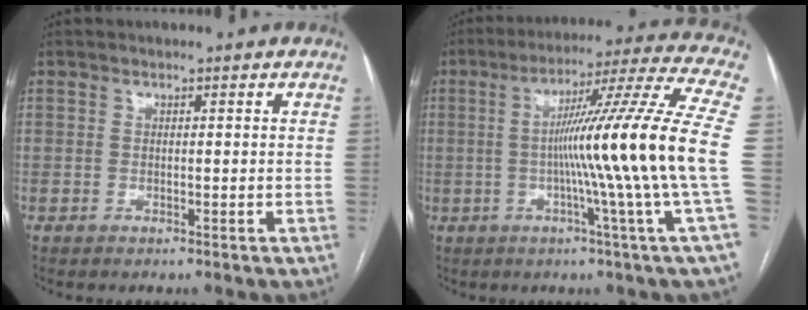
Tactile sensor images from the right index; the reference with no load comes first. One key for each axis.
{"total": 19.0, "fx": -1.4, "fy": -3.9, "fz": 18.6, "tx": -0.276, "ty": -0.013, "tz": -0.040}